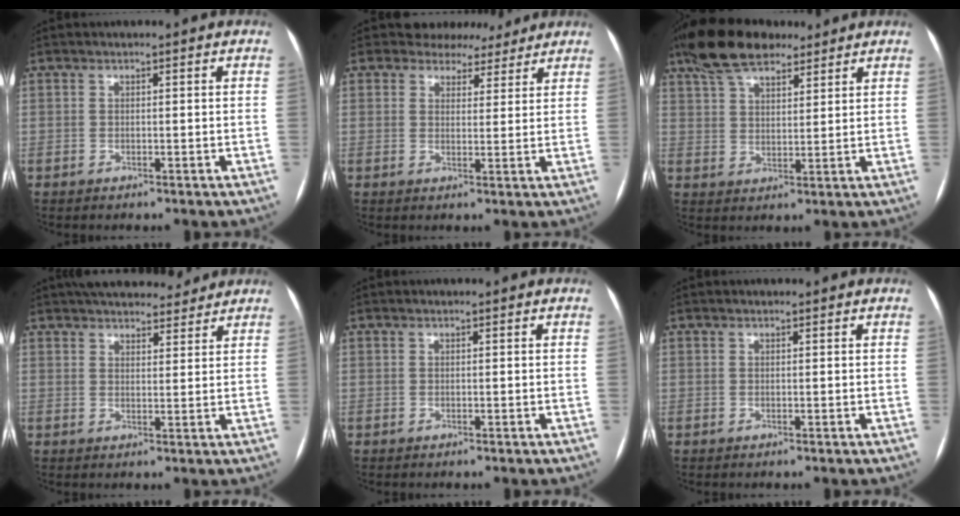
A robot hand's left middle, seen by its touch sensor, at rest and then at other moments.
{"total": 5.9, "force": [5.2, 3.0, 0.2], "torque": [0.007, 0.004, 0.057]}
{"total": 11.0, "force": [8.4, 4.2, 5.7], "torque": [-0.111, 0.030, 0.150]}
{"total": 12.5, "force": [11.1, 3.6, 4.4], "torque": [-0.051, 0.023, 0.153]}
{"total": 0.0}
{"total": 0.0}